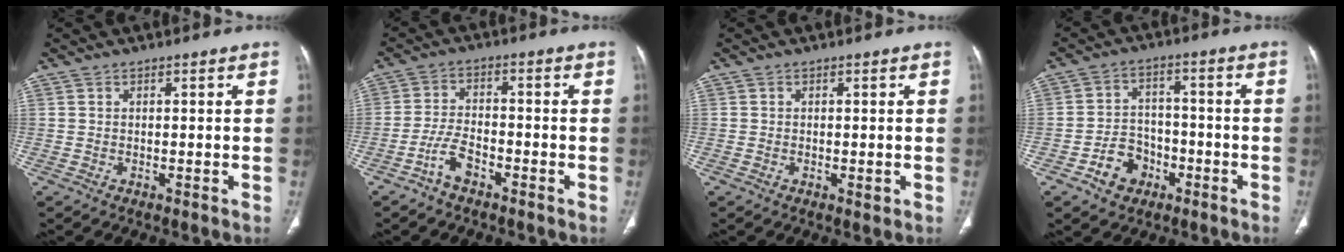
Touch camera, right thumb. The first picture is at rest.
{"total": 4.9, "force": [-3.3, 2.2, 2.9], "torque": [-0.059, 0.027, -0.063]}
{"total": 0.9, "force": [-0.2, 0.4, 0.7], "torque": [-0.006, -0.002, -0.004]}
{"total": 7.6, "force": [-3.7, 5.9, 2.8], "torque": [-0.016, 0.035, -0.060]}